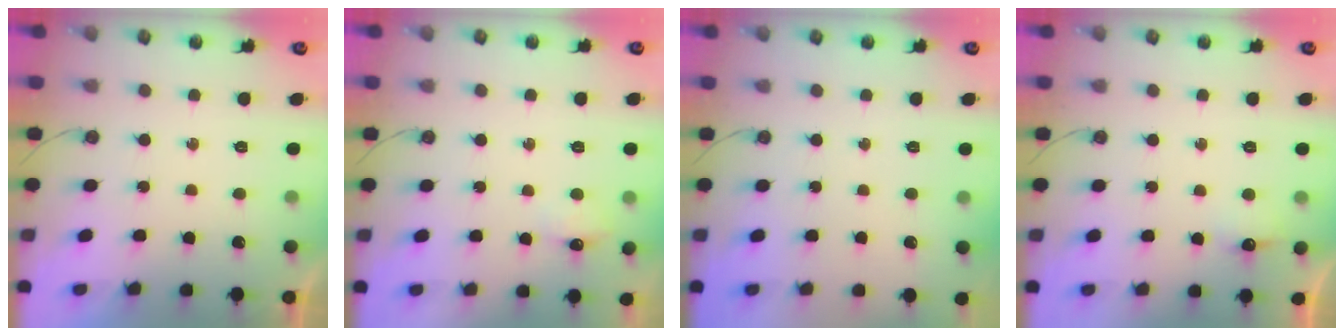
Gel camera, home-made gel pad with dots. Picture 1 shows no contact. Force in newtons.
{"total": 5.5, "press": 5.4, "slide": 0.9}
{"total": 0.0}
{"total": 4.9, "press": 4.8, "slide": 1.0}